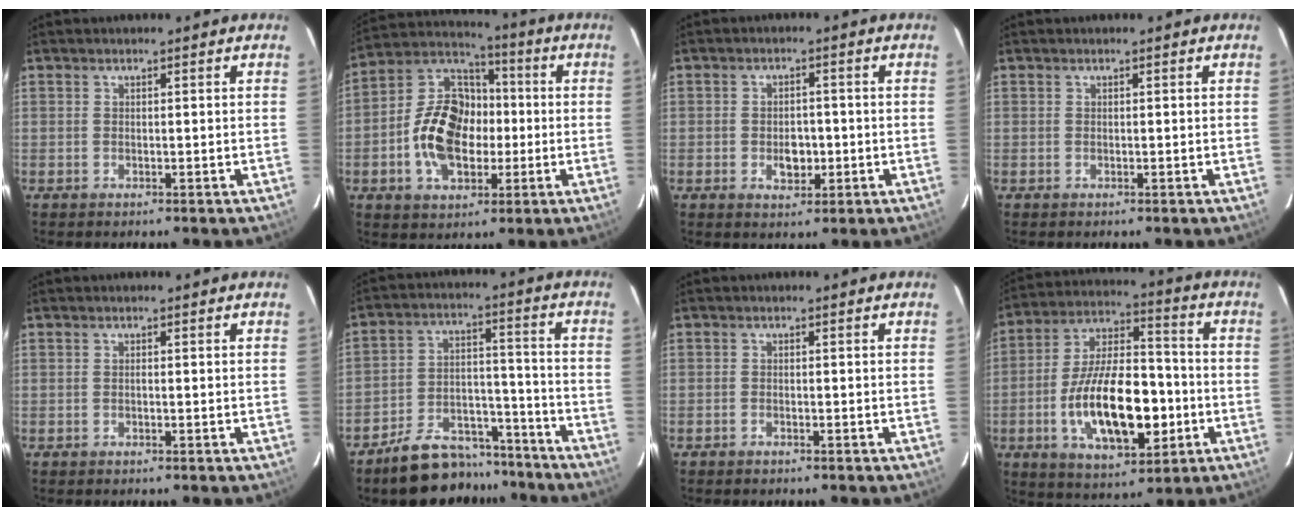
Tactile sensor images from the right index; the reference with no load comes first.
{"total": 15.9, "force": [-2.6, 10.9, 11.3], "torque": [-0.226, 0.029, -0.041]}
{"total": 4.2, "force": [-1.0, 3.2, 2.6], "torque": [-0.045, 0.002, -0.010]}
{"total": 0.0}
{"total": 0.0}
{"total": 14.6, "force": [-12.1, 6.7, 4.5], "torque": [-0.090, 0.040, -0.169]}
{"total": 1.1, "force": [-1.0, 0.4, 0.3], "torque": [-0.015, 0.003, -0.019]}
{"total": 19.5, "force": [-4.8, 9.0, 16.6], "torque": [-0.317, 0.004, -0.071]}